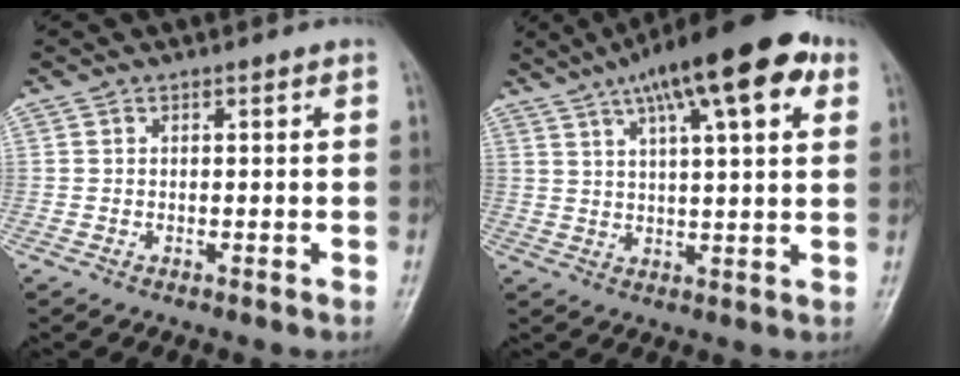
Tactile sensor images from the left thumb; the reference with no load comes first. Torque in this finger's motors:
{"motor_torque": [1.02, 0.59, 1.66, -1.10, 0.38]}